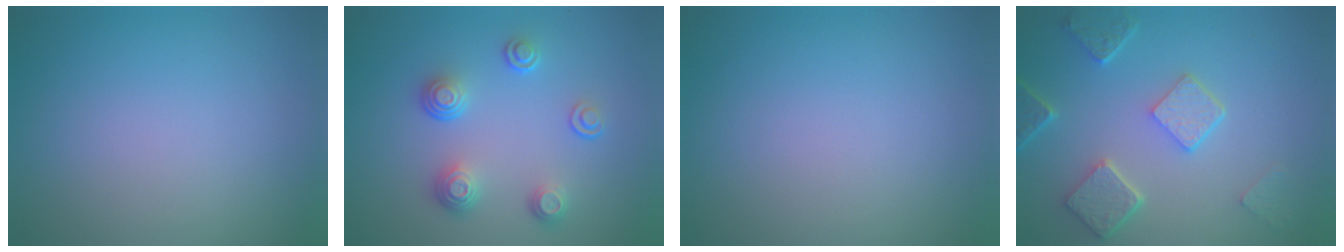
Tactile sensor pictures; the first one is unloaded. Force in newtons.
{"total": 4.0, "press": 3.0, "slide": 2.6}
{"total": 0.0}
{"total": 4.8, "press": 3.7, "slide": 2.9}